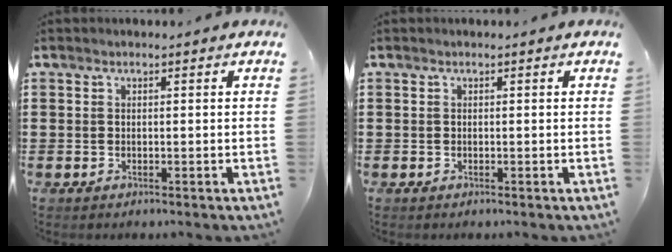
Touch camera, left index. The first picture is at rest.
{"total": 0.0}